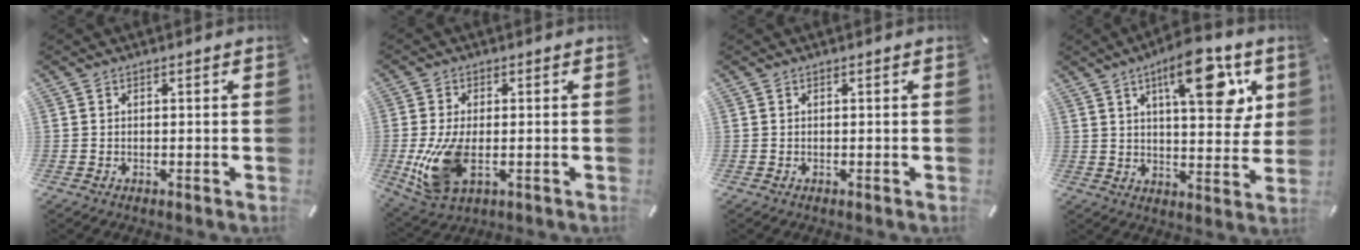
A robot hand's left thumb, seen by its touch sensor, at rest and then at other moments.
{"total": 12.0, "force": [-1.6, 6.6, 9.9], "torque": [-0.213, -0.022, -0.022]}
{"total": 0.0}
{"total": 16.3, "force": [8.0, 6.4, 12.7], "torque": [-0.167, -0.038, 0.122]}